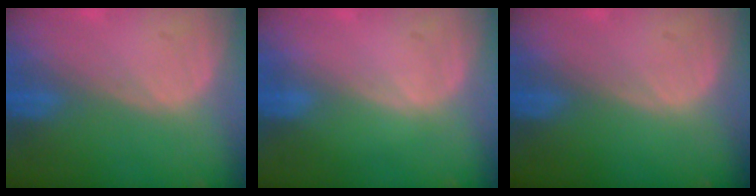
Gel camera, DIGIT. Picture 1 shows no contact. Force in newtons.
{"total": 0.0}
{"total": 0.0}